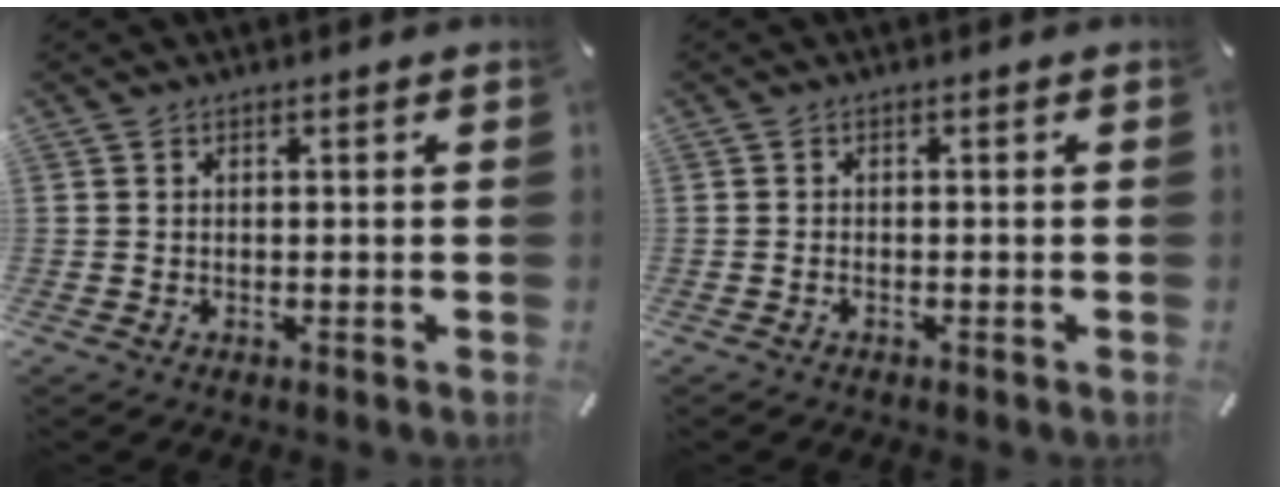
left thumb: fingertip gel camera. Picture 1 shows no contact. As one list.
[{"total": 1.0, "force": [-0.7, 0.5, 0.6], "torque": [-0.012, 0.001, -0.014]}]